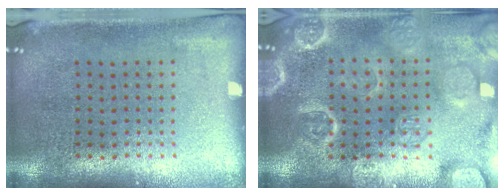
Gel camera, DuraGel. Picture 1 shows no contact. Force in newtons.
{"total": 3.7, "press": 3.6, "slide": 0.5}